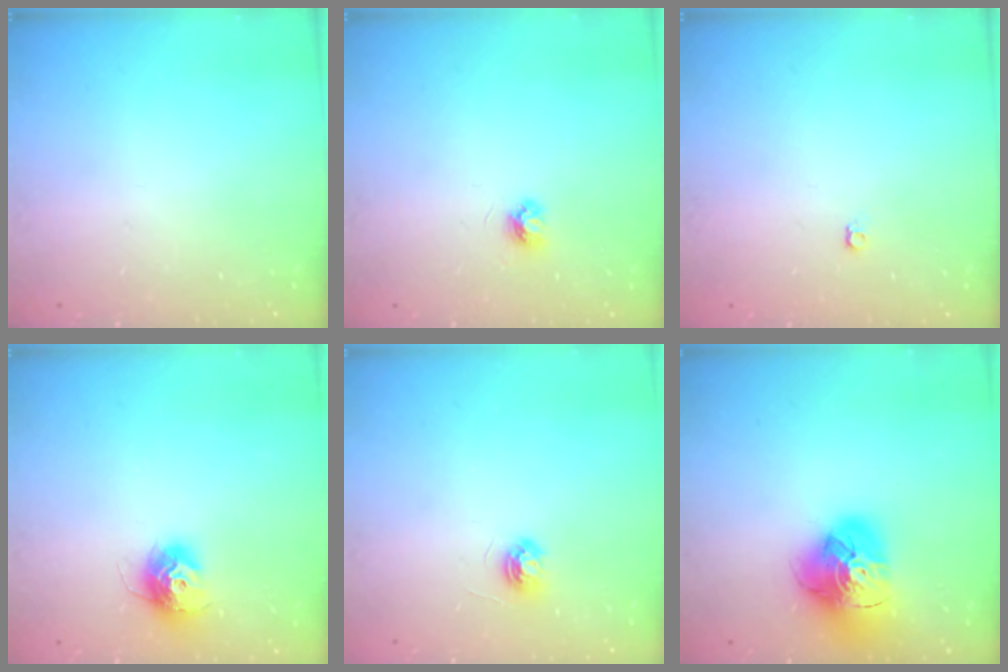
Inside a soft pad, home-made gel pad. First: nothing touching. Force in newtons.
{"total": 3.9, "press": 3.9, "slide": 0.5}
{"total": 3.6, "press": 3.5, "slide": 0.6}
{"total": 11.5, "press": 11.4, "slide": 0.8}
{"total": 4.4, "press": 4.4, "slide": 0.5}
{"total": 17.2, "press": 17.0, "slide": 1.9}